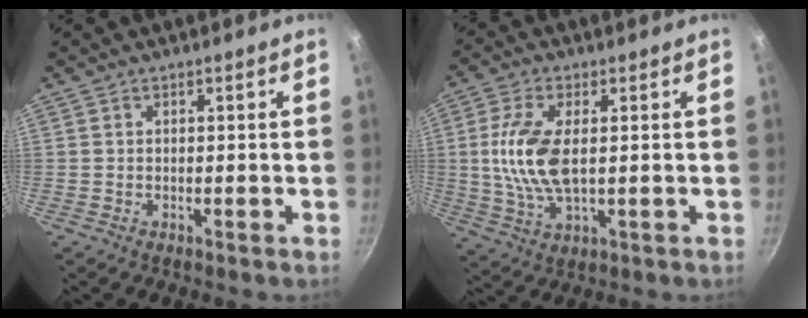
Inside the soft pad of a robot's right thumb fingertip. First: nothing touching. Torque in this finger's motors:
{"motor_torque": [0.73, 0.24, 1.18, -0.65, 0.35]}